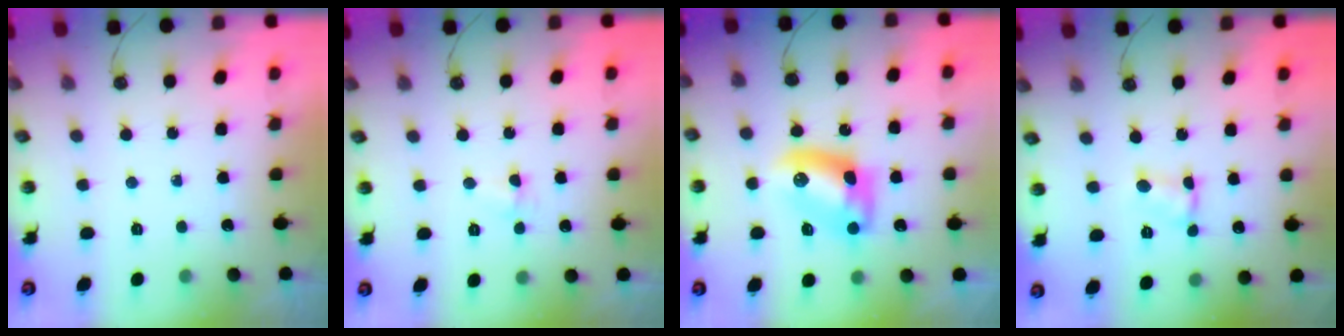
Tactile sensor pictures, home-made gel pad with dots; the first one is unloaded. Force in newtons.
{"total": 3.5, "press": 3.4, "slide": 0.8}
{"total": 11.1, "press": 11.0, "slide": 0.4}
{"total": 2.6, "press": 2.6, "slide": 0.3}